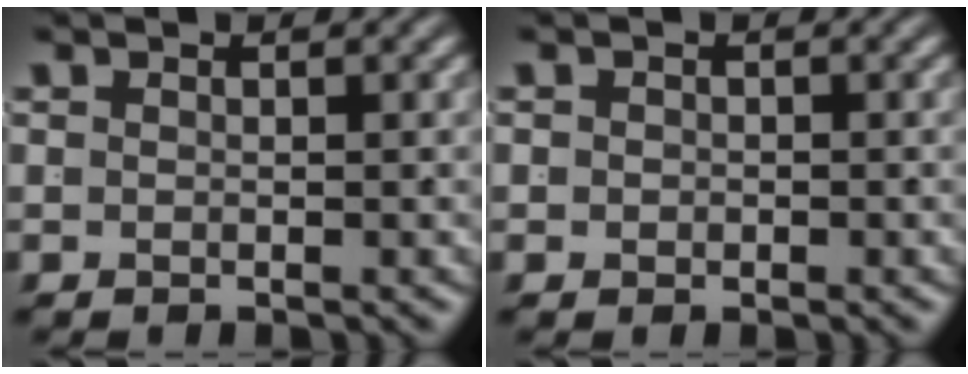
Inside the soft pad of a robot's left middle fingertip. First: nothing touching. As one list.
[{"total": 1.0, "force": [-0.3, 0.9, 0.3], "torque": [-0.012, -0.007, -0.002]}]